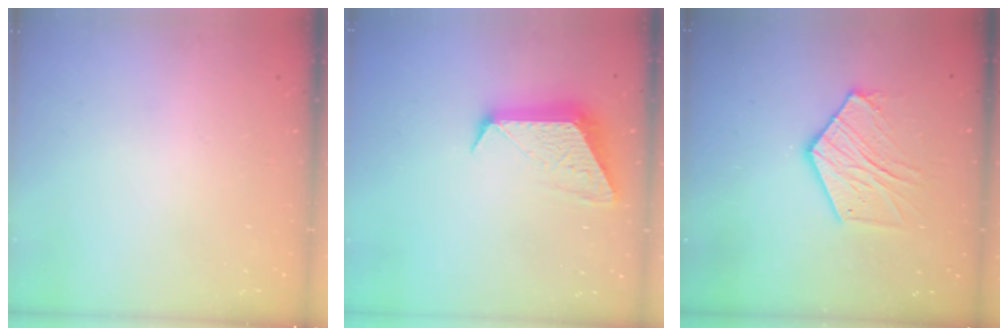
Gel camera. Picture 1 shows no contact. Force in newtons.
{"total": 10.8, "press": 10.7, "slide": 0.9}
{"total": 11.8, "press": 11.8, "slide": 0.7}